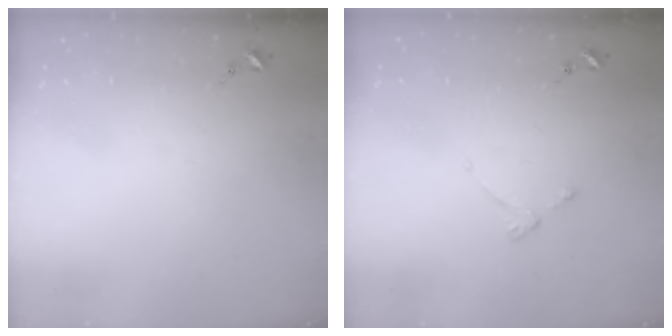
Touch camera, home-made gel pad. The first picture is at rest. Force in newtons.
{"total": 2.7, "press": 2.6, "slide": 0.5}